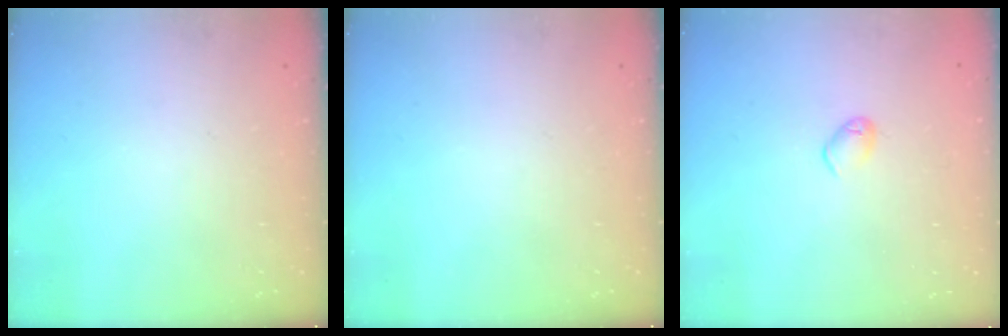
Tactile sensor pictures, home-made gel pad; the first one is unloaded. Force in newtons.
{"total": 0.0}
{"total": 5.1, "press": 5.1, "slide": 0.7}